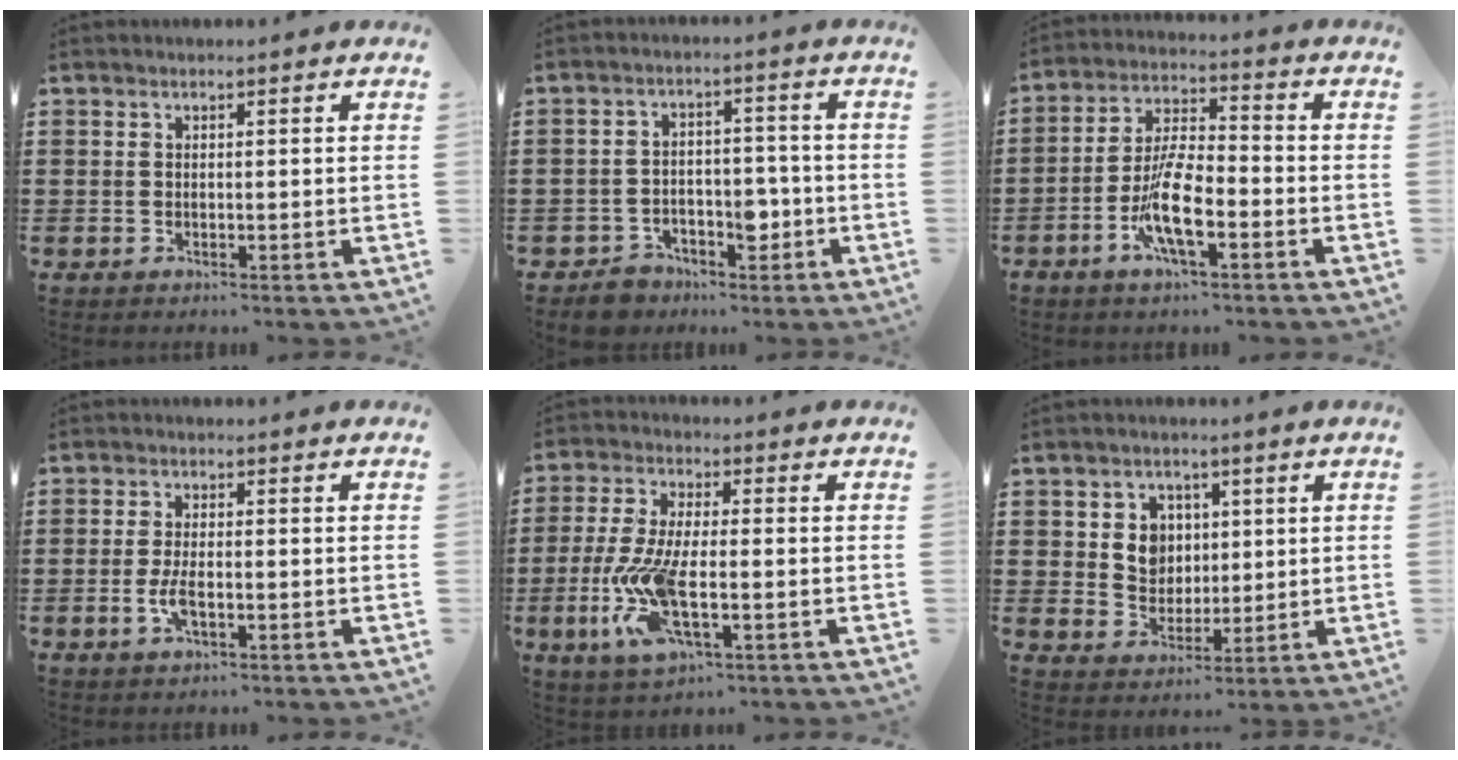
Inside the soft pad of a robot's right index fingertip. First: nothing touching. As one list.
[{"total": 5.9, "force": [-3.5, 4.0, 2.5], "torque": [-0.042, 0.027, -0.062]}, {"total": 8.8, "force": [-3.5, 2.8, 7.6], "torque": [-0.162, -0.004, -0.068]}, {"total": 3.3, "force": [-1.0, 1.1, 3.0], "torque": [-0.063, -0.003, -0.020]}, {"total": 10.1, "force": [-3.3, 3.7, 8.8], "torque": [-0.208, -0.015, -0.064]}, {"total": 5.7, "force": [1.4, 5.1, 2.2], "torque": [-0.058, 0.013, 0.022]}]